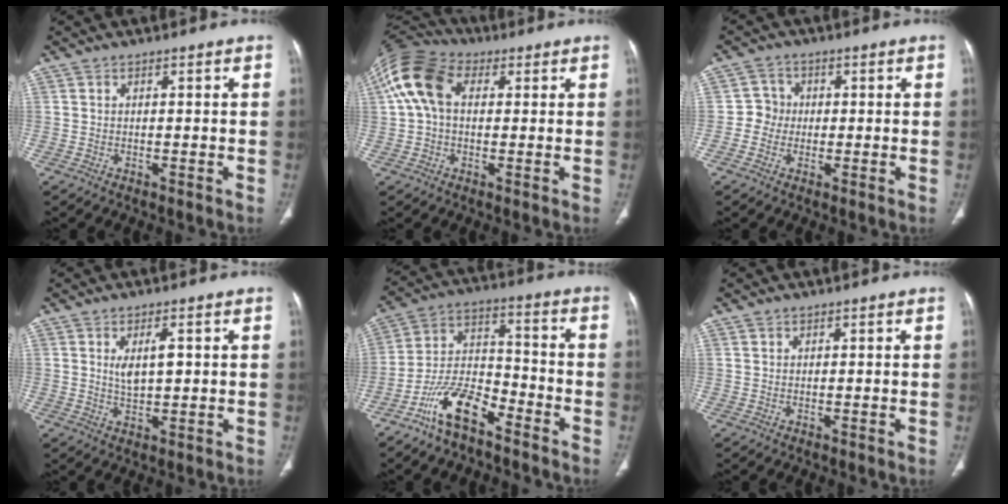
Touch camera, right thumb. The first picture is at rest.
{"total": 11.9, "force": [2.6, 7.9, 8.5], "torque": [-0.178, 0.038, 0.039]}
{"total": 3.6, "force": [-0.3, 3.5, 0.5], "torque": [0.018, 0.011, -0.014]}
{"total": 4.5, "force": [1.1, 1.9, 4.0], "torque": [-0.066, -0.009, 0.024]}
{"total": 12.1, "force": [-8.1, 5.2, 7.4], "torque": [-0.142, 0.061, -0.158]}
{"total": 0.6, "force": [0.4, 0.4, 0.1], "torque": [0.001, -0.002, 0.006]}